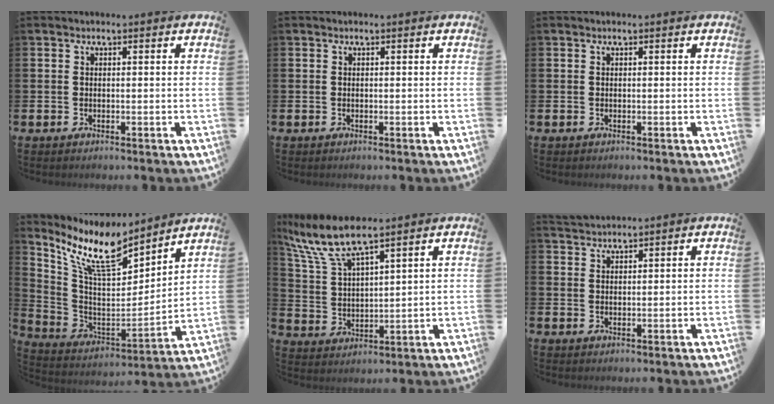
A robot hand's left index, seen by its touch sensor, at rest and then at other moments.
{"total": 0.0}
{"total": 0.0}
{"total": 11.6, "force": [9.4, 3.4, 5.9], "torque": [-0.145, -0.058, 0.164]}
{"total": 7.9, "force": [6.8, 1.2, 3.7], "torque": [-0.099, -0.027, 0.121]}
{"total": 2.0, "force": [2.0, 0.2, -0.1], "torque": [-0.004, -0.005, 0.038]}